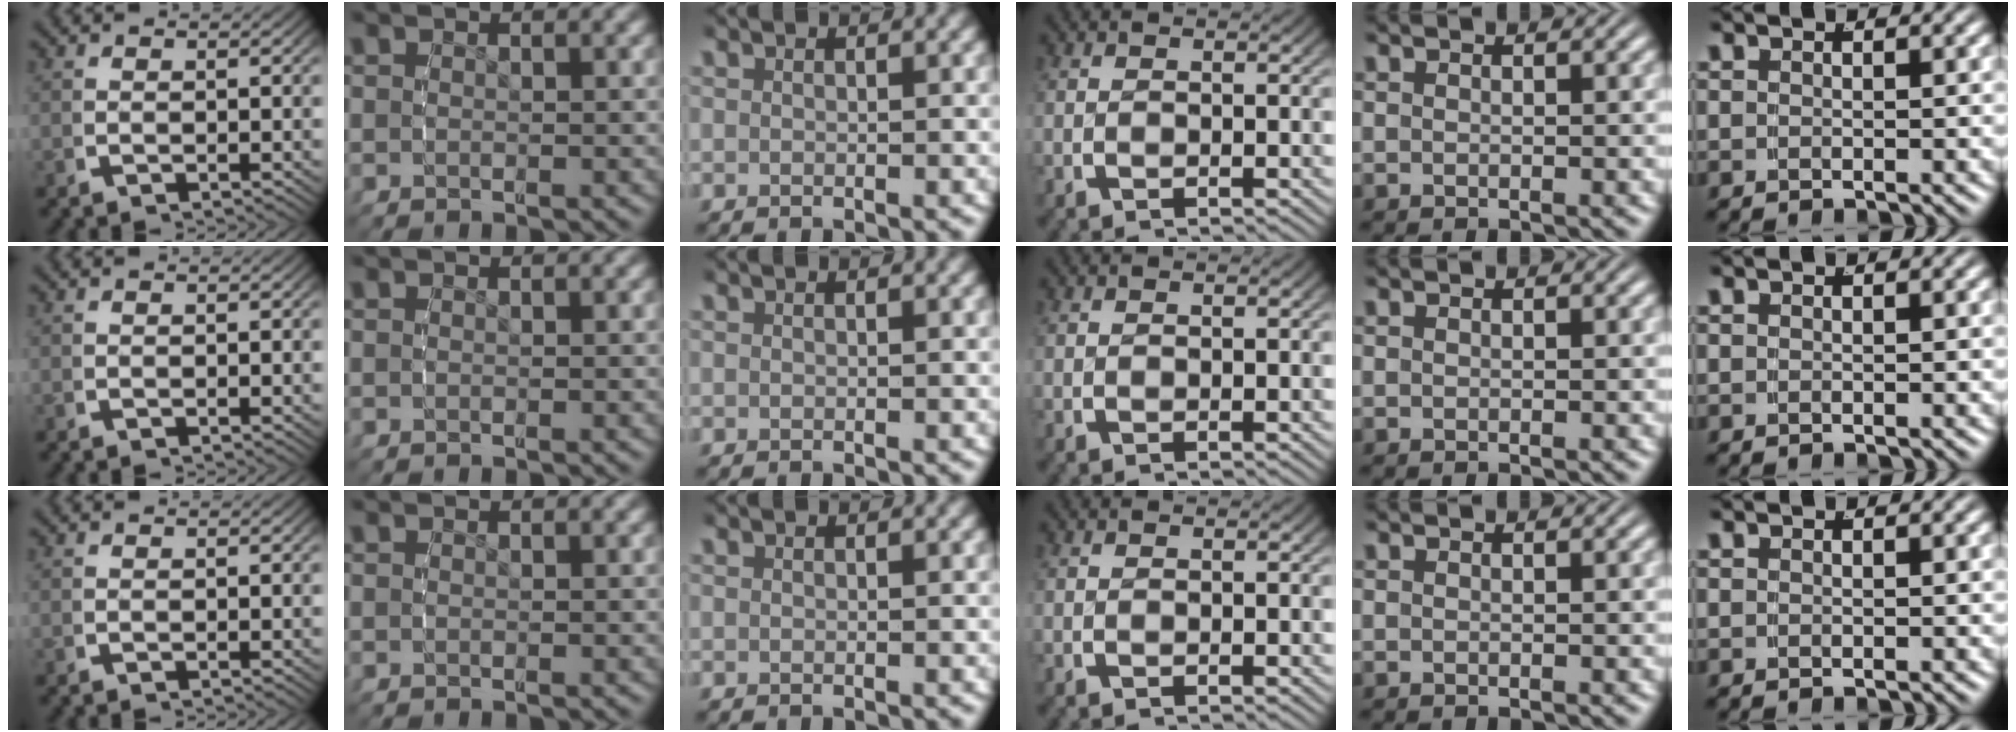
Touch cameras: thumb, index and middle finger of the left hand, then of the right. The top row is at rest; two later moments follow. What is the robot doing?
{"motion": "reach", "object": "shirt"}